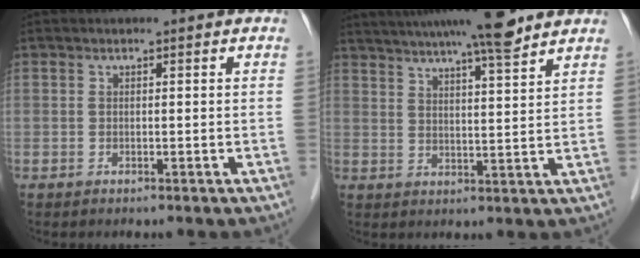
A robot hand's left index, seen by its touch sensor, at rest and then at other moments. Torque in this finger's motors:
{"motor_torque": [0.27, -0.40, 0.77, 0.16]}